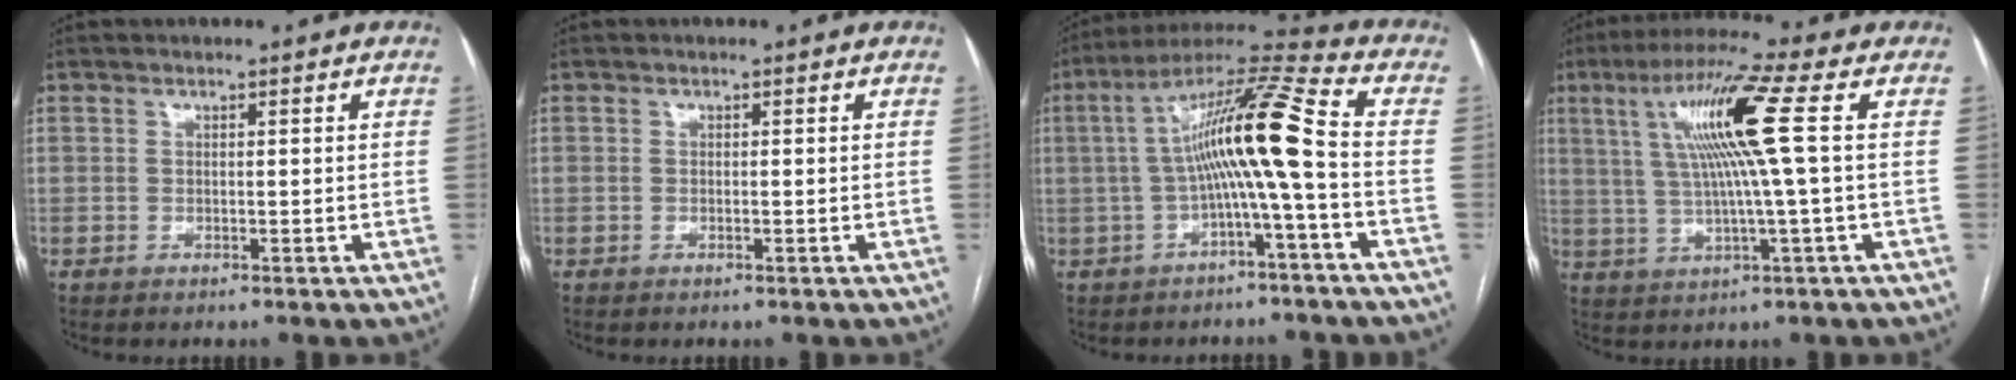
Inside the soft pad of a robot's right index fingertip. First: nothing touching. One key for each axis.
{"total": 0.0}
{"total": 13.0, "fx": -1.0, "fy": -0.6, "fz": 13.0, "tx": -0.221, "ty": 0.036, "tz": -0.025}
{"total": 12.0, "fx": 2.7, "fy": -1.3, "fz": 11.6, "tx": -0.216, "ty": 0.019, "tz": 0.050}